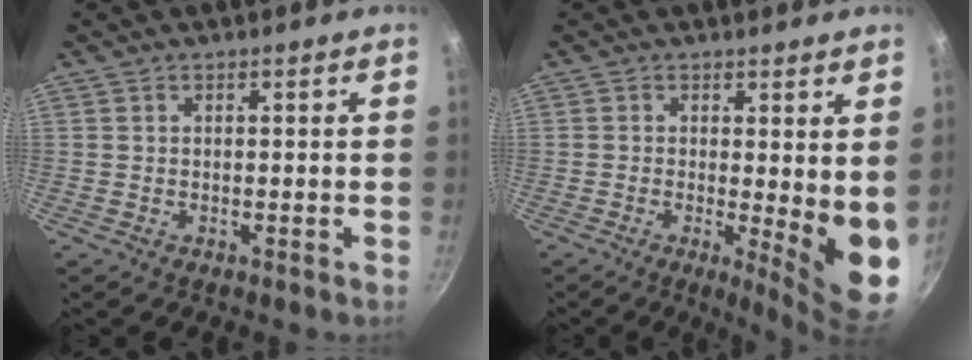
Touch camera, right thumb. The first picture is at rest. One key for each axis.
{"total": 9.5, "fx": -0.1, "fy": 2.3, "fz": 9.2, "tx": -0.111, "ty": -0.028, "tz": 0.001}